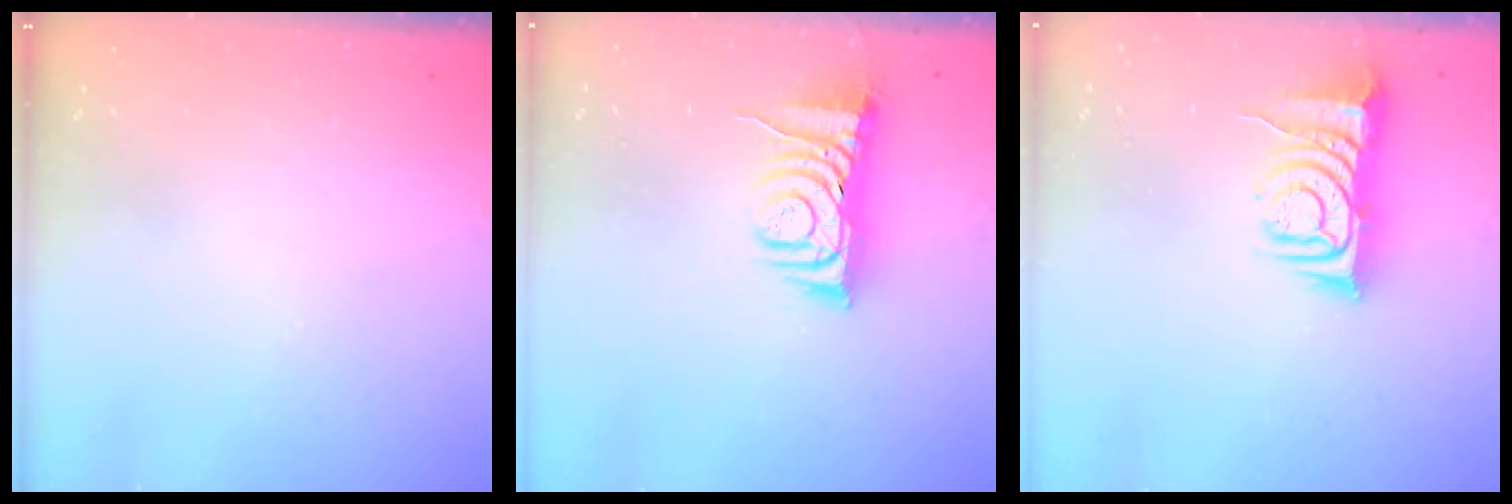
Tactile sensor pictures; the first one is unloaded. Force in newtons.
{"total": 7.3, "press": 7.3, "slide": 0.6}
{"total": 8.9, "press": 8.8, "slide": 1.2}